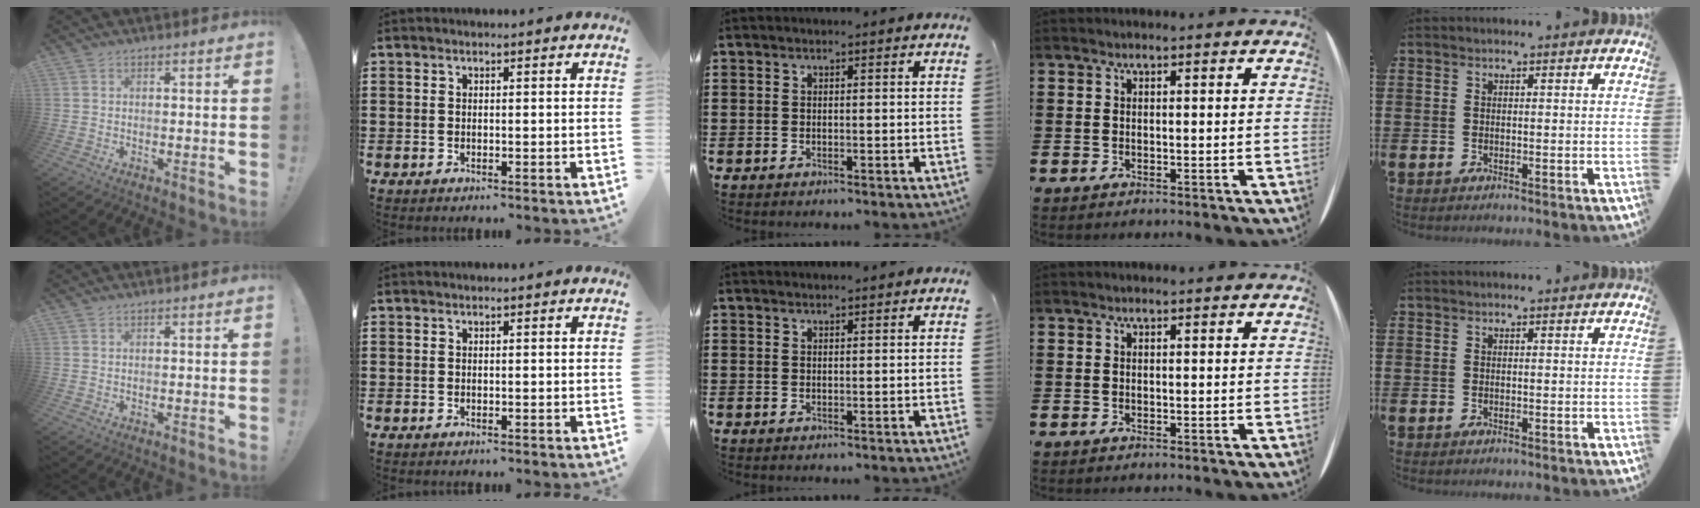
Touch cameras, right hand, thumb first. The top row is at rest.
{"middle": {"total": 0.7, "force": [0.7, 0.0, 0.0], "torque": [-0.002, -0.003, 0.015]}}